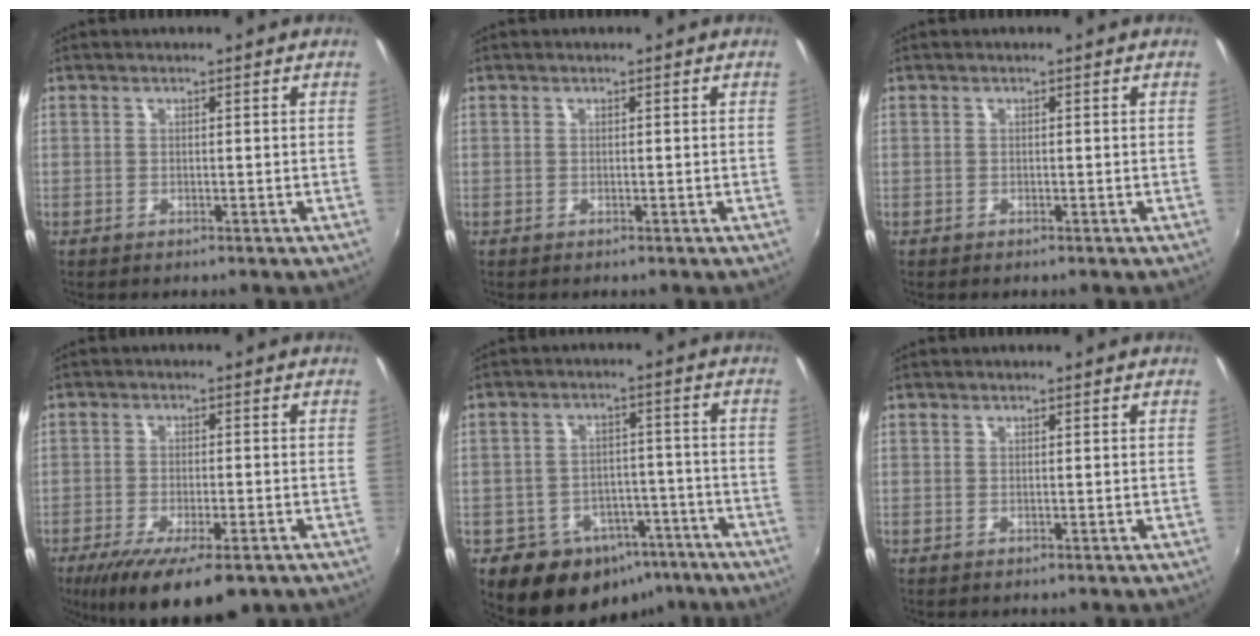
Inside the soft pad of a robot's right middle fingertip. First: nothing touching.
{"total": 0.0}
{"total": 0.0}
{"total": 12.9, "force": [-8.3, 4.1, 8.9], "torque": [-0.176, -0.039, -0.132]}
{"total": 14.0, "force": [-8.5, 9.9, 5.0], "torque": [-0.103, 0.028, -0.093]}
{"total": 0.0}